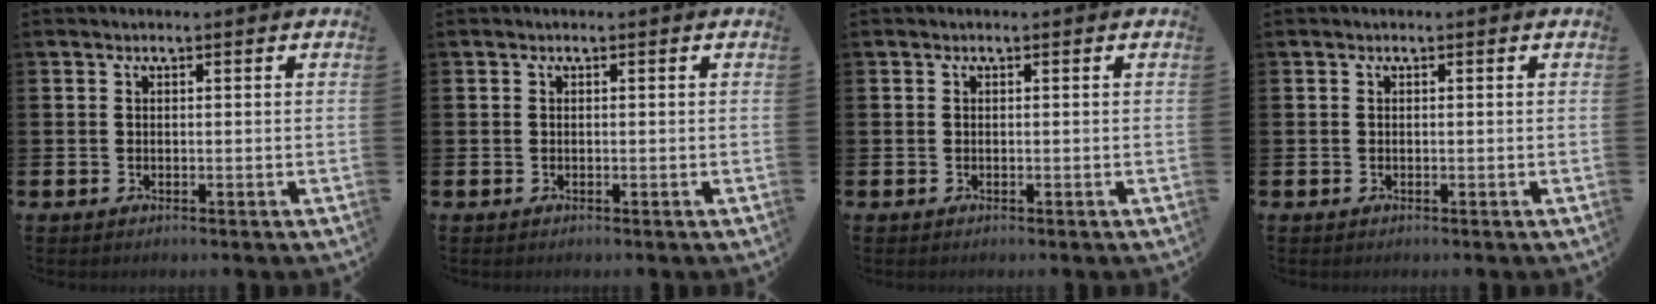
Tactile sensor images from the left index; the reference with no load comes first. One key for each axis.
{"total": 0.0}
{"total": 0.0}
{"total": 0.0}